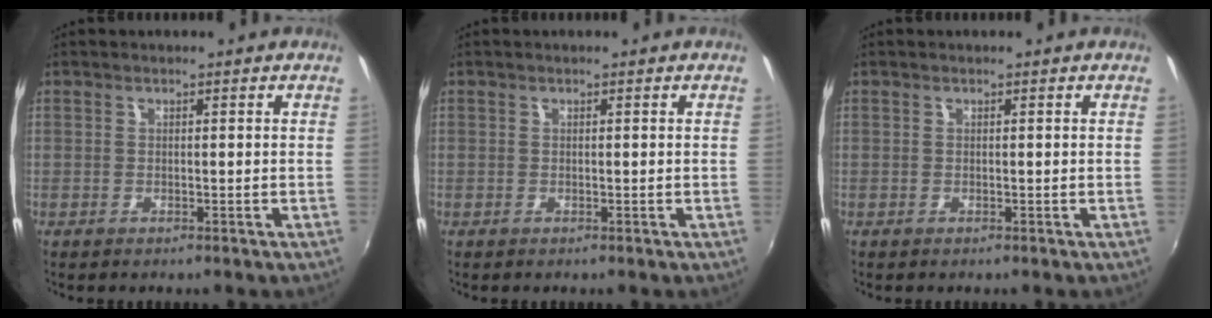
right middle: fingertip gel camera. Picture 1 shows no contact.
{"total": 0.0}
{"total": 0.0}